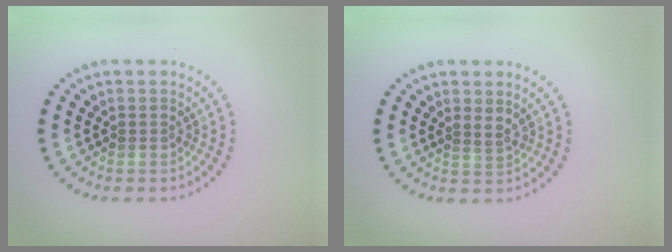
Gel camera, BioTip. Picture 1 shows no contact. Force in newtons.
{"total": 0.9, "press": 0.5, "slide": 0.7}